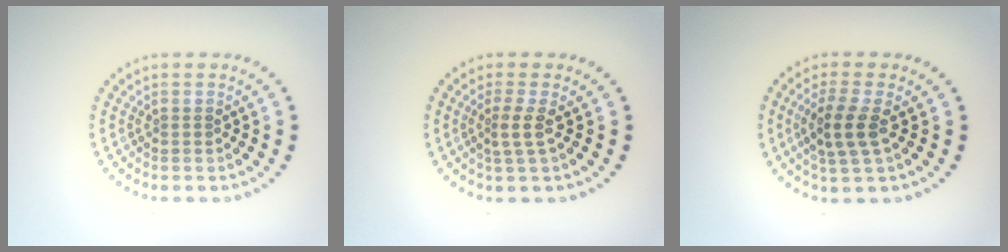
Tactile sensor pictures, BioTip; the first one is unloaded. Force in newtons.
{"total": 1.8, "press": 1.2, "slide": 1.3}
{"total": 3.3, "press": 3.0, "slide": 1.3}